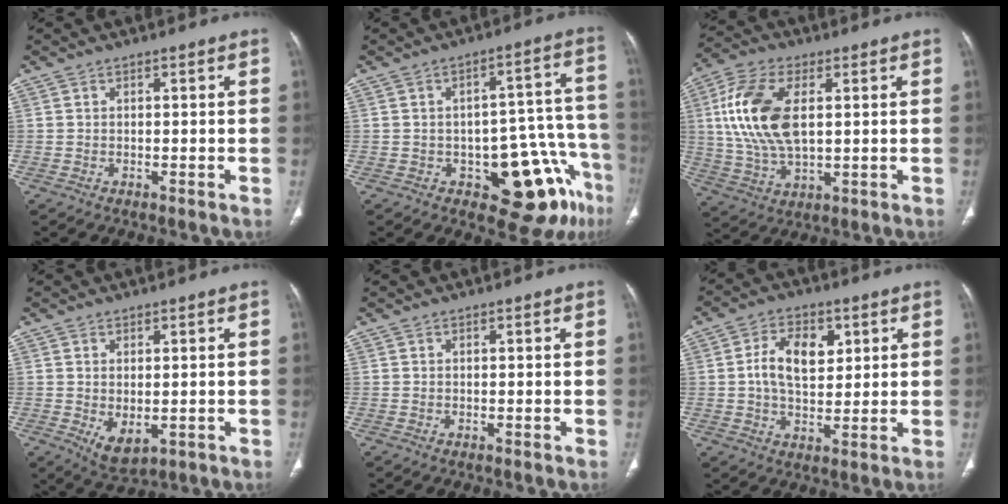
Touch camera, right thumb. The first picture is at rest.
{"total": 14.6, "force": [-7.4, 6.2, 10.9], "torque": [-0.092, 0.062, -0.088]}
{"total": 15.6, "force": [2.8, 8.4, 12.8], "torque": [-0.264, 0.001, 0.056]}
{"total": 5.2, "force": [-0.9, 2.9, 4.3], "torque": [-0.067, -0.010, 0.003]}
{"total": 0.0}
{"total": 9.4, "force": [2.3, 5.9, 6.9], "torque": [-0.095, -0.003, 0.040]}